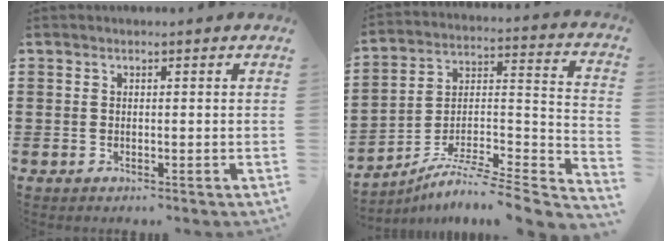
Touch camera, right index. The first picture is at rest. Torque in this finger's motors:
{"motor_torque": [-0.90, 1.02, -1.05, -0.21]}